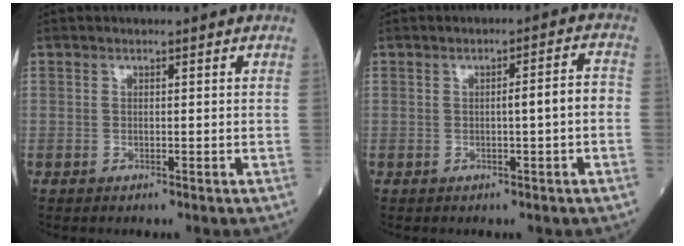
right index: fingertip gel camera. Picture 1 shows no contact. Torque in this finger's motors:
{"motor_torque": [0.53, -0.16, 0.08, 0.07]}